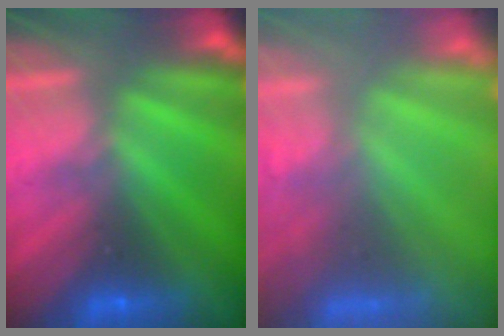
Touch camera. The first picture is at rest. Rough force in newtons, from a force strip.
{"total": 7.3}